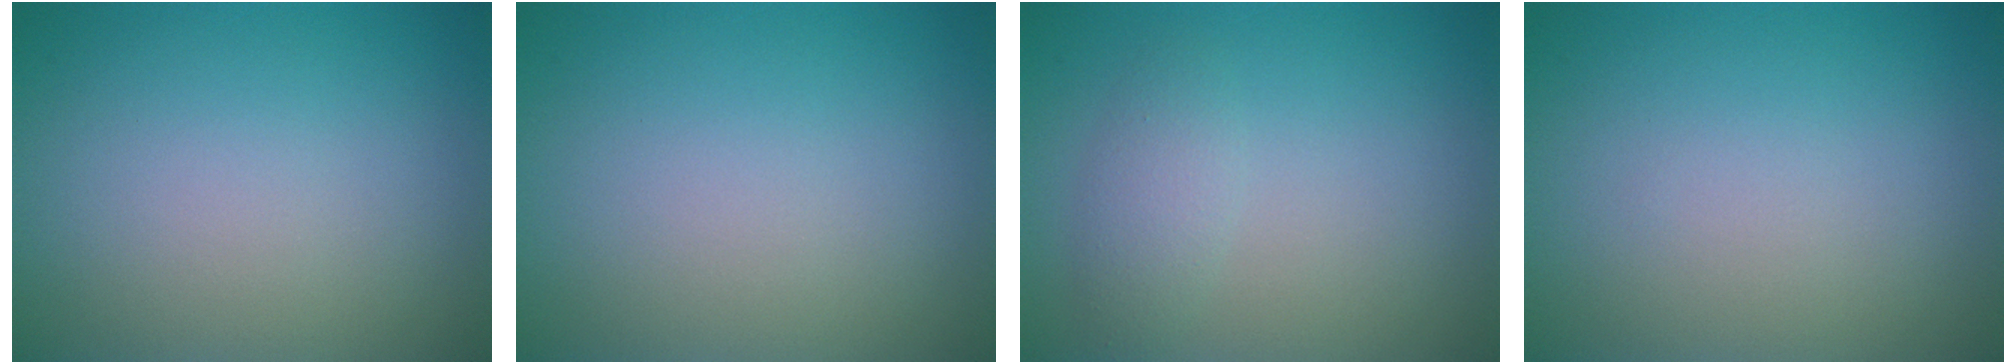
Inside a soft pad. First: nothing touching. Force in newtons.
{"total": 0.0}
{"total": 1.8, "press": 1.8, "slide": 0.1}
{"total": 0.0}